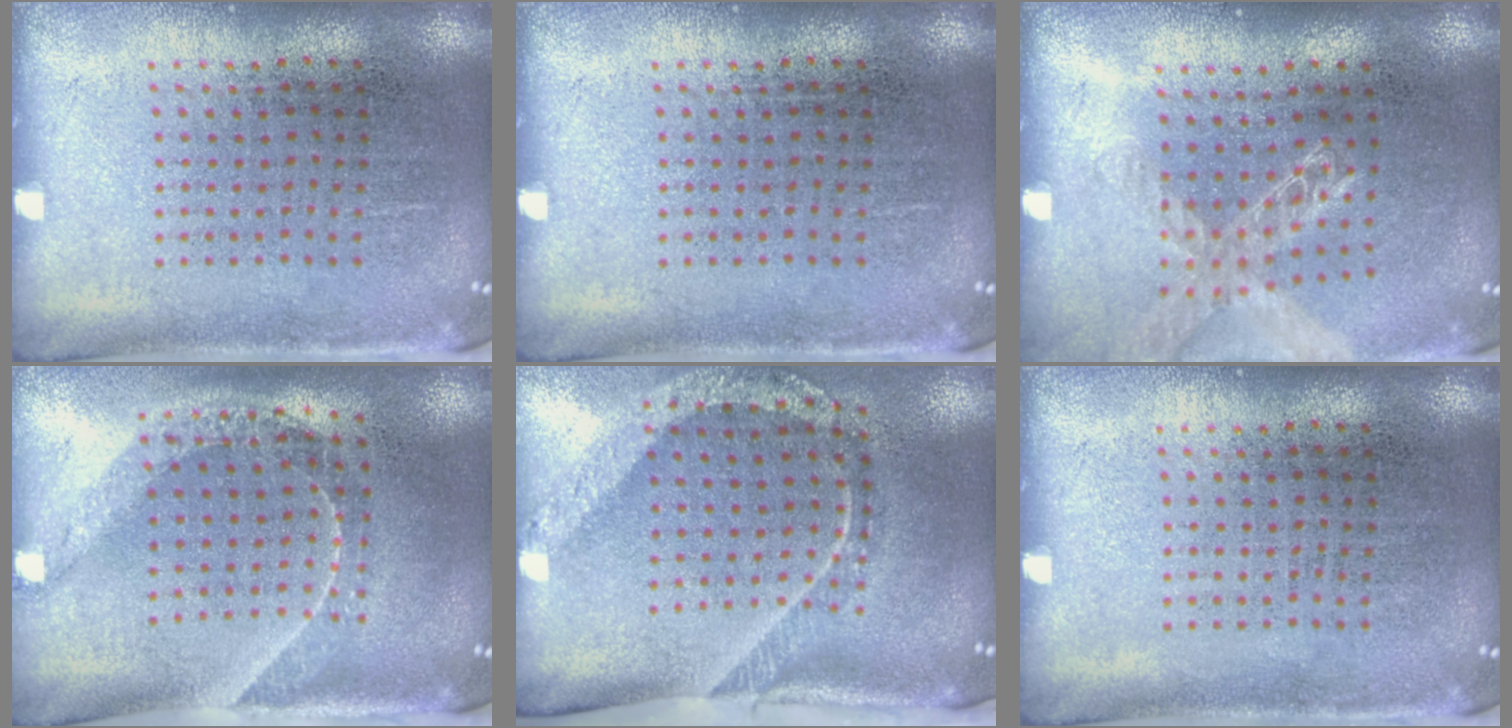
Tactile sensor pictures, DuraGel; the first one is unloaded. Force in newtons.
{"total": 0.0}
{"total": 1.3, "press": 1.3, "slide": 0.2}
{"total": 1.5, "press": 1.3, "slide": 0.8}
{"total": 2.4, "press": 1.7, "slide": 1.7}
{"total": 0.0}